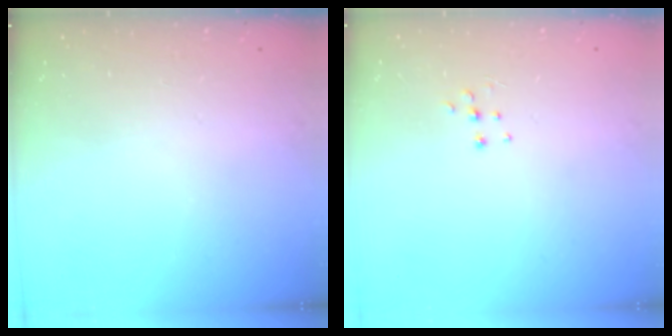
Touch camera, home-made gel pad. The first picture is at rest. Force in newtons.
{"total": 4.3, "press": 4.3, "slide": 0.4}